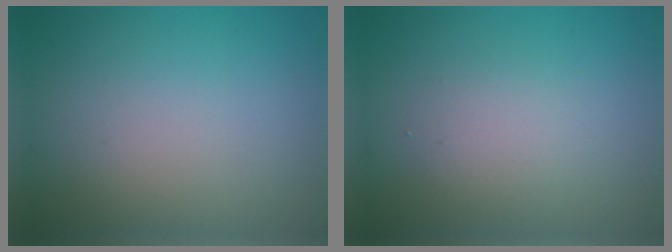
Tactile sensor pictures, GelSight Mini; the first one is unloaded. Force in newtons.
{"total": 2.2, "press": 2.2, "slide": 0.1}